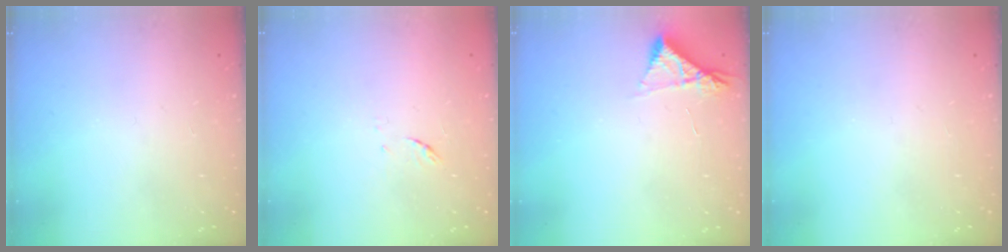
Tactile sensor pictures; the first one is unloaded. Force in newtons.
{"total": 4.8, "press": 4.6, "slide": 1.3}
{"total": 5.0, "press": 5.0, "slide": 0.8}
{"total": 0.0}